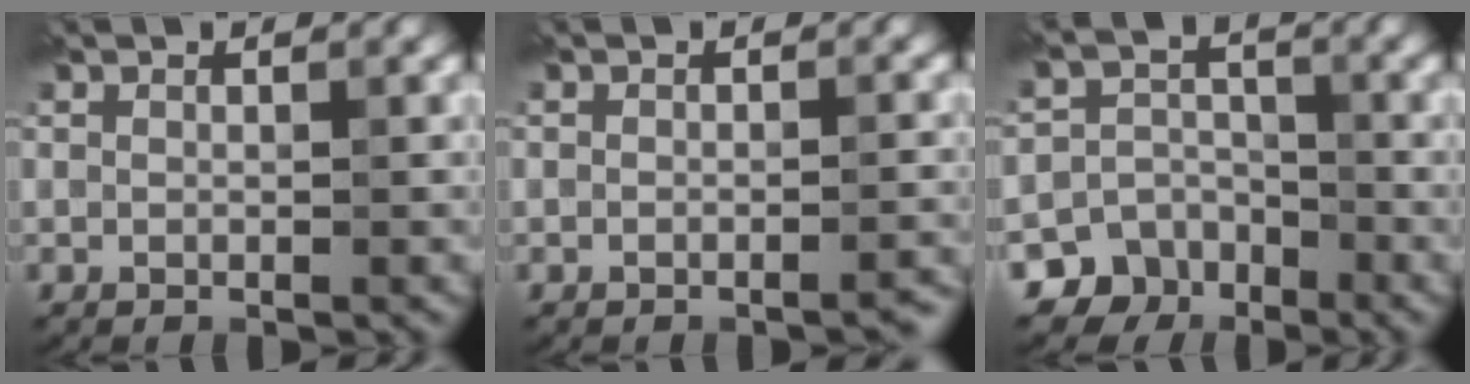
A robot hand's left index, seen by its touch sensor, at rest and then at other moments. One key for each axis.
{"total": 1.1, "fx": -1.0, "fy": 0.2, "fz": 0.5, "tx": -0.005, "ty": 0.004, "tz": -0.013}
{"total": 8.5, "fx": -5.1, "fy": 6.7, "fz": 0.9, "tx": 0.012, "ty": -0.022, "tz": -0.097}